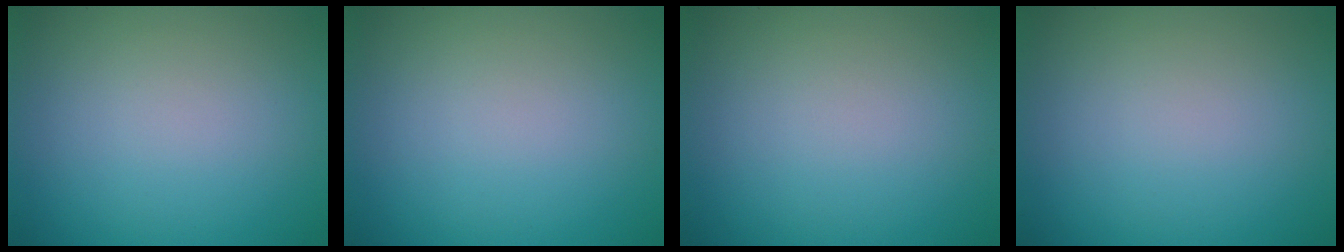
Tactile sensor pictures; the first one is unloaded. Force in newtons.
{"total": 0.0}
{"total": 0.0}
{"total": 0.0}